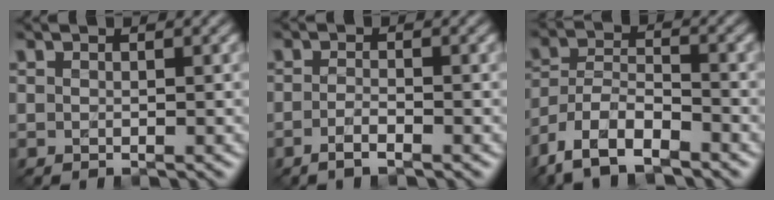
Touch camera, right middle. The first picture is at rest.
{"total": 1.8, "force": [-1.0, 0.4, 1.4], "torque": [-0.026, 0.001, -0.023]}
{"total": 8.7, "force": [-6.3, 3.5, 4.9], "torque": [-0.093, -0.005, -0.125]}